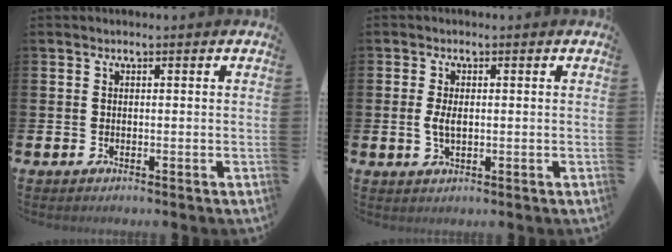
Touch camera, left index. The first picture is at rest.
{"total": 2.6, "force": [0.0, 1.3, 2.3], "torque": [-0.039, 0.003, -0.002]}